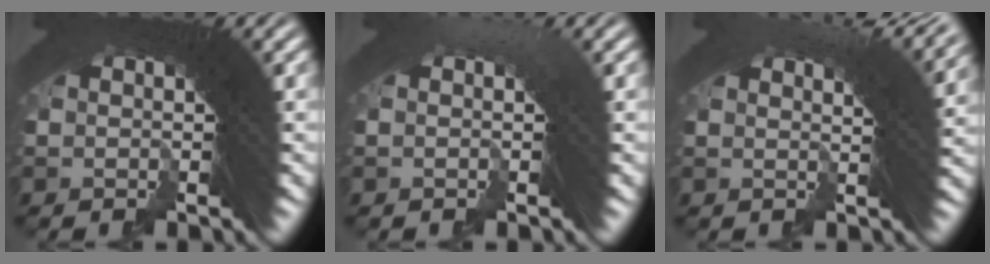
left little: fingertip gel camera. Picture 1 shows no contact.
{"total": 0.9, "force": [-0.1, 0.0, 0.9], "torque": [0.015, 0.025, -0.015]}
{"total": 5.8, "force": [3.9, 0.2, 4.2], "torque": [-0.029, 0.021, 0.051]}